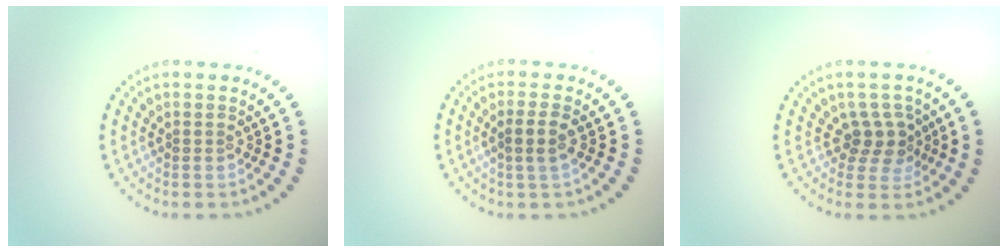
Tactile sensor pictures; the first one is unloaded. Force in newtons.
{"total": 1.7, "press": 1.4, "slide": 1.0}
{"total": 2.4, "press": 2.1, "slide": 1.2}